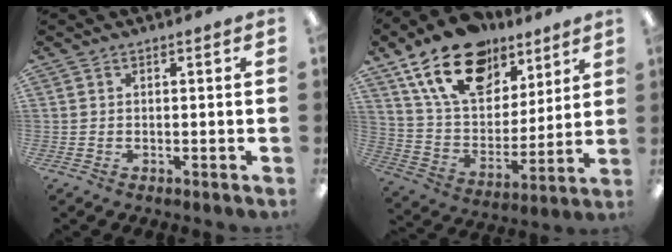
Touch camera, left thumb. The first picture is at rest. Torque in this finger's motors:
{"motor_torque": [0.54, 0.68, 1.31, -1.47, 0.18]}